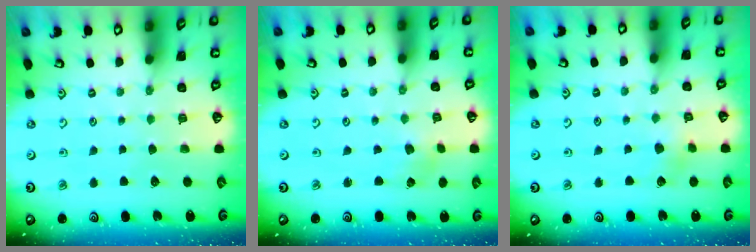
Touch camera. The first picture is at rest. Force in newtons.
{"total": 2.7, "press": 2.7, "slide": 0.3}
{"total": 3.6, "press": 3.6, "slide": 0.4}